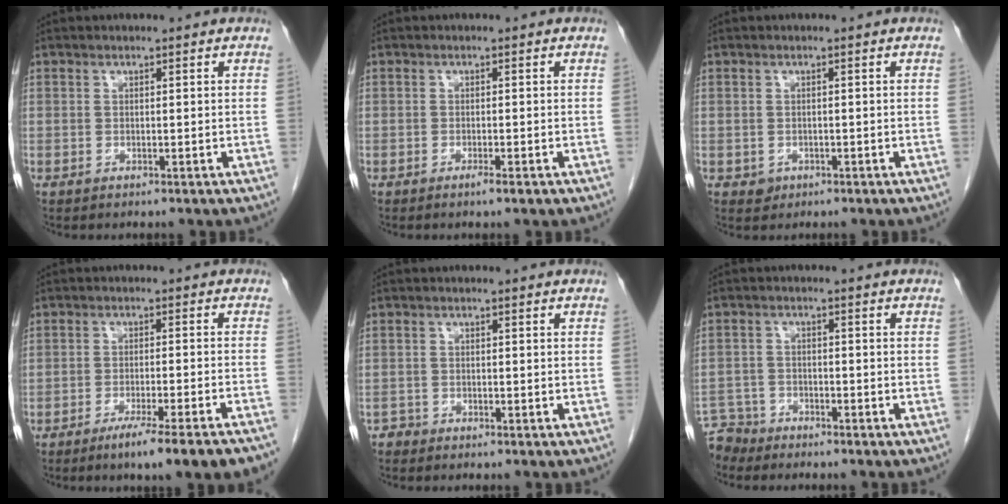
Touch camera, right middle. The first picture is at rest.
{"total": 1.3, "force": [-0.8, -0.1, 1.0], "torque": [-0.022, -0.004, -0.013]}
{"total": 1.2, "force": [-0.5, 1.1, 0.3], "torque": [-0.002, 0.003, -0.003]}
{"total": 11.1, "force": [-8.2, -0.6, 7.4], "torque": [-0.088, -0.022, -0.118]}
{"total": 1.0, "force": [-0.9, 0.4, -0.2], "torque": [0.002, 0.000, -0.019]}
{"total": 4.9, "force": [-4.5, 1.6, -0.7], "torque": [0.016, -0.007, -0.087]}